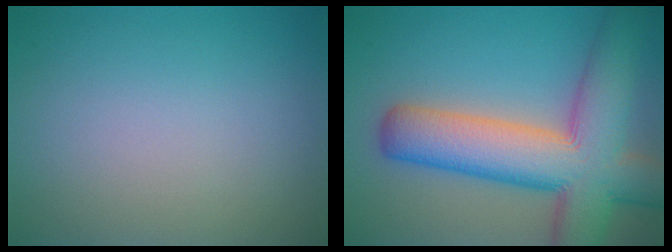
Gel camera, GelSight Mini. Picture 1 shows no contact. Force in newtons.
{"total": 11.9, "press": 11.9, "slide": 0.6}